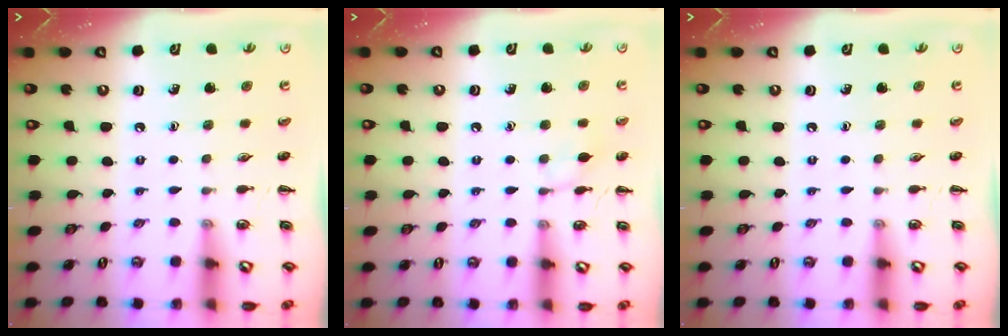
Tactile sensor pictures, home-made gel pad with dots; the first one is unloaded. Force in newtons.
{"total": 7.0, "press": 6.8, "slide": 1.5}
{"total": 0.0}